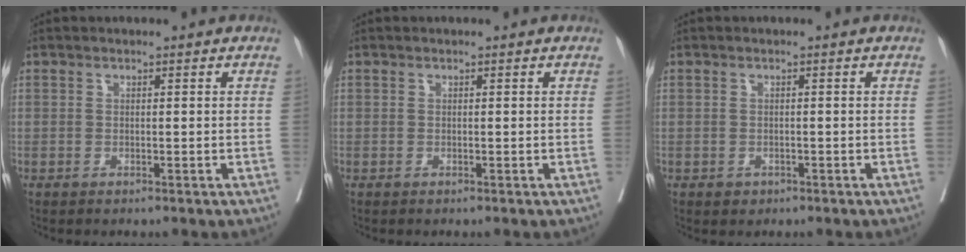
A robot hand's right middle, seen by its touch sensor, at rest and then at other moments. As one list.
[{"total": 0.0}, {"total": 1.1, "force": [-0.5, 0.9, 0.3], "torque": [-0.006, 0.000, -0.003]}]